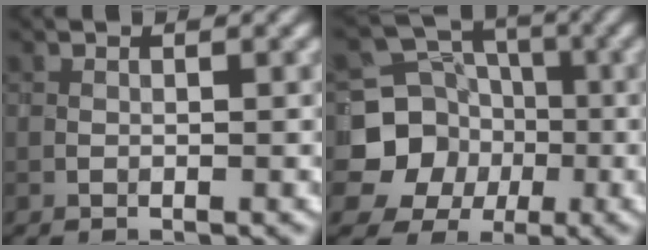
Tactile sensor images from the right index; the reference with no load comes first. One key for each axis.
{"total": 7.8, "fx": -1.5, "fy": 7.3, "fz": 2.2, "tx": -0.038, "ty": -0.004, "tz": -0.055}